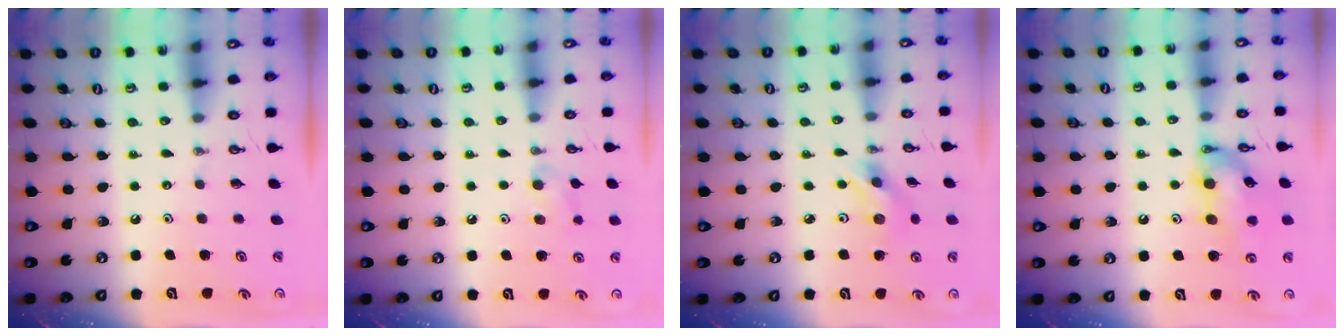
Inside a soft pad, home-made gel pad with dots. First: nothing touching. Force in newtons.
{"total": 6.9, "press": 6.8, "slide": 1.2}
{"total": 5.7, "press": 5.7, "slide": 0.2}
{"total": 14.2, "press": 14.1, "slide": 1.7}